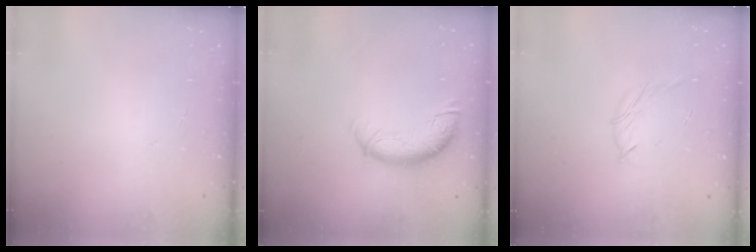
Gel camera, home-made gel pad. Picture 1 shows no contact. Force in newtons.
{"total": 10.3, "press": 10.3, "slide": 0.8}
{"total": 3.9, "press": 3.8, "slide": 0.8}